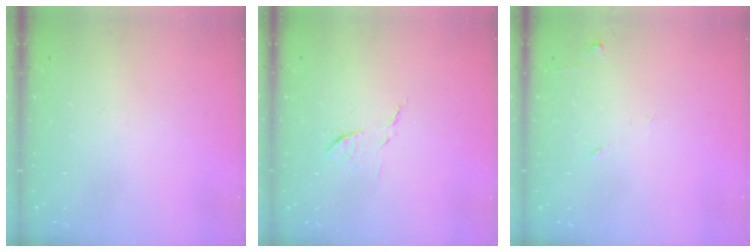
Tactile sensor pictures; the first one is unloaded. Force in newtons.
{"total": 6.9, "press": 6.9, "slide": 0.4}
{"total": 6.3, "press": 6.2, "slide": 0.7}